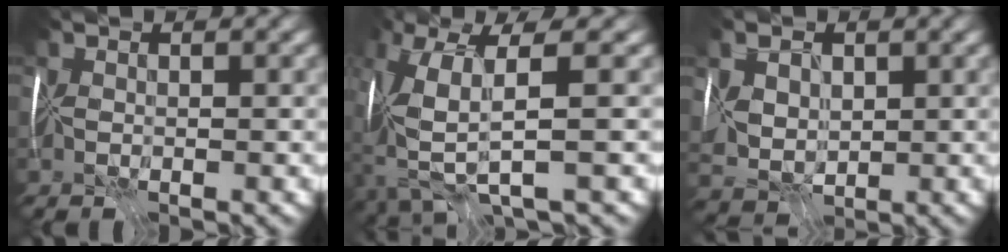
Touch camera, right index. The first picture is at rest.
{"total": 6.3, "force": [-1.3, 1.2, 6.1], "torque": [-0.156, -0.018, -0.021]}
{"total": 4.9, "force": [1.0, 3.8, 3.0], "torque": [-0.062, 0.011, 0.008]}